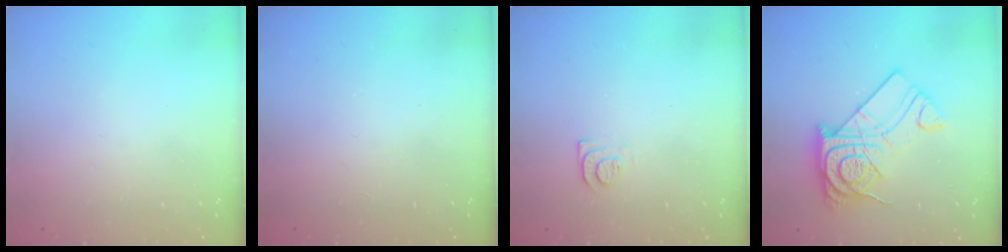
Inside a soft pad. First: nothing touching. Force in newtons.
{"total": 2.8, "press": 2.8, "slide": 0.4}
{"total": 6.7, "press": 6.6, "slide": 0.7}
{"total": 15.9, "press": 15.9, "slide": 1.4}